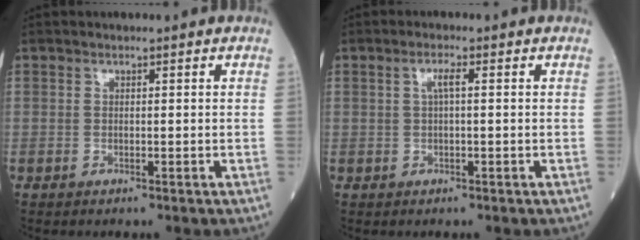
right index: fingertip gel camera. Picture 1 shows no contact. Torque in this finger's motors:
{"motor_torque": [0.24, 0.23, 0.05, 0.01]}